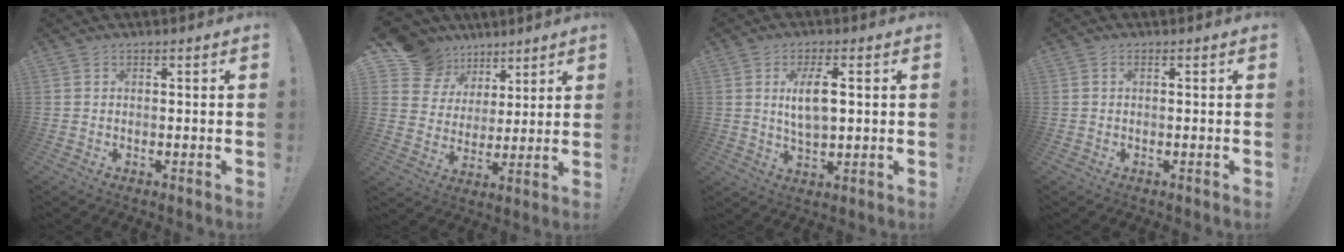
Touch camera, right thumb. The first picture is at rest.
{"total": 13.2, "force": [7.9, 10.1, 3.1], "torque": [-0.057, -0.050, 0.161]}
{"total": 8.0, "force": [1.6, 3.2, 7.2], "torque": [-0.124, -0.004, 0.022]}
{"total": 0.8, "force": [0.0, 0.1, 0.8], "torque": [-0.019, 0.003, 0.000]}